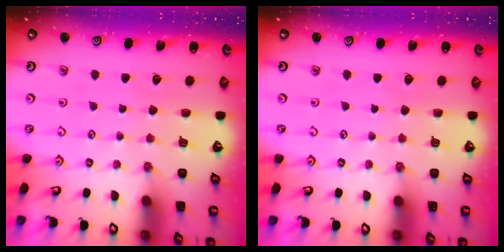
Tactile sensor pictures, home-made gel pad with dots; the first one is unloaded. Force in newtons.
{"total": 0.0}